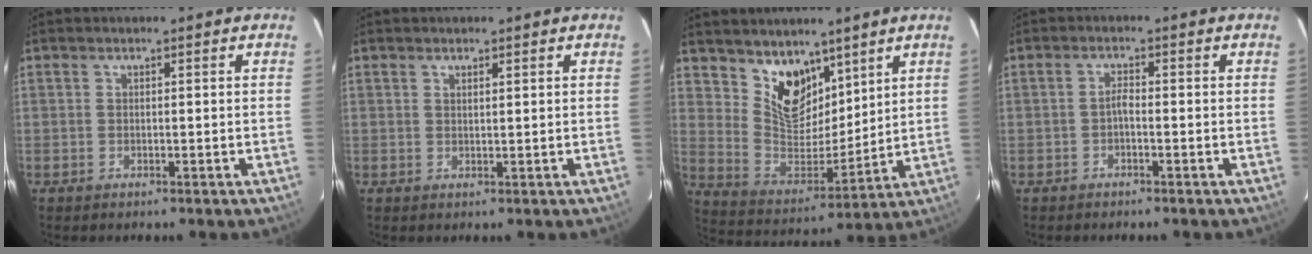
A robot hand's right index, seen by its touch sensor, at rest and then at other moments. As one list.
[{"total": 0.9, "force": [0.7, 0.2, 0.6], "torque": [-0.011, 0.001, 0.012]}, {"total": 12.2, "force": [8.4, 6.8, 5.8], "torque": [-0.103, -0.012, 0.167]}, {"total": 1.3, "force": [-0.8, 0.3, 1.0], "torque": [-0.020, 0.006, -0.017]}]